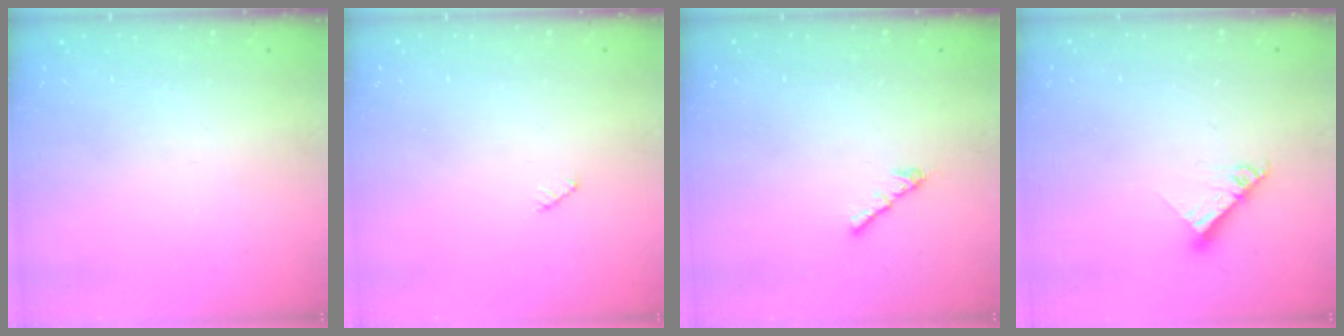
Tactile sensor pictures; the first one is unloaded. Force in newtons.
{"total": 2.5, "press": 2.5, "slide": 0.3}
{"total": 3.1, "press": 3.0, "slide": 0.7}
{"total": 7.9, "press": 7.9, "slide": 0.8}